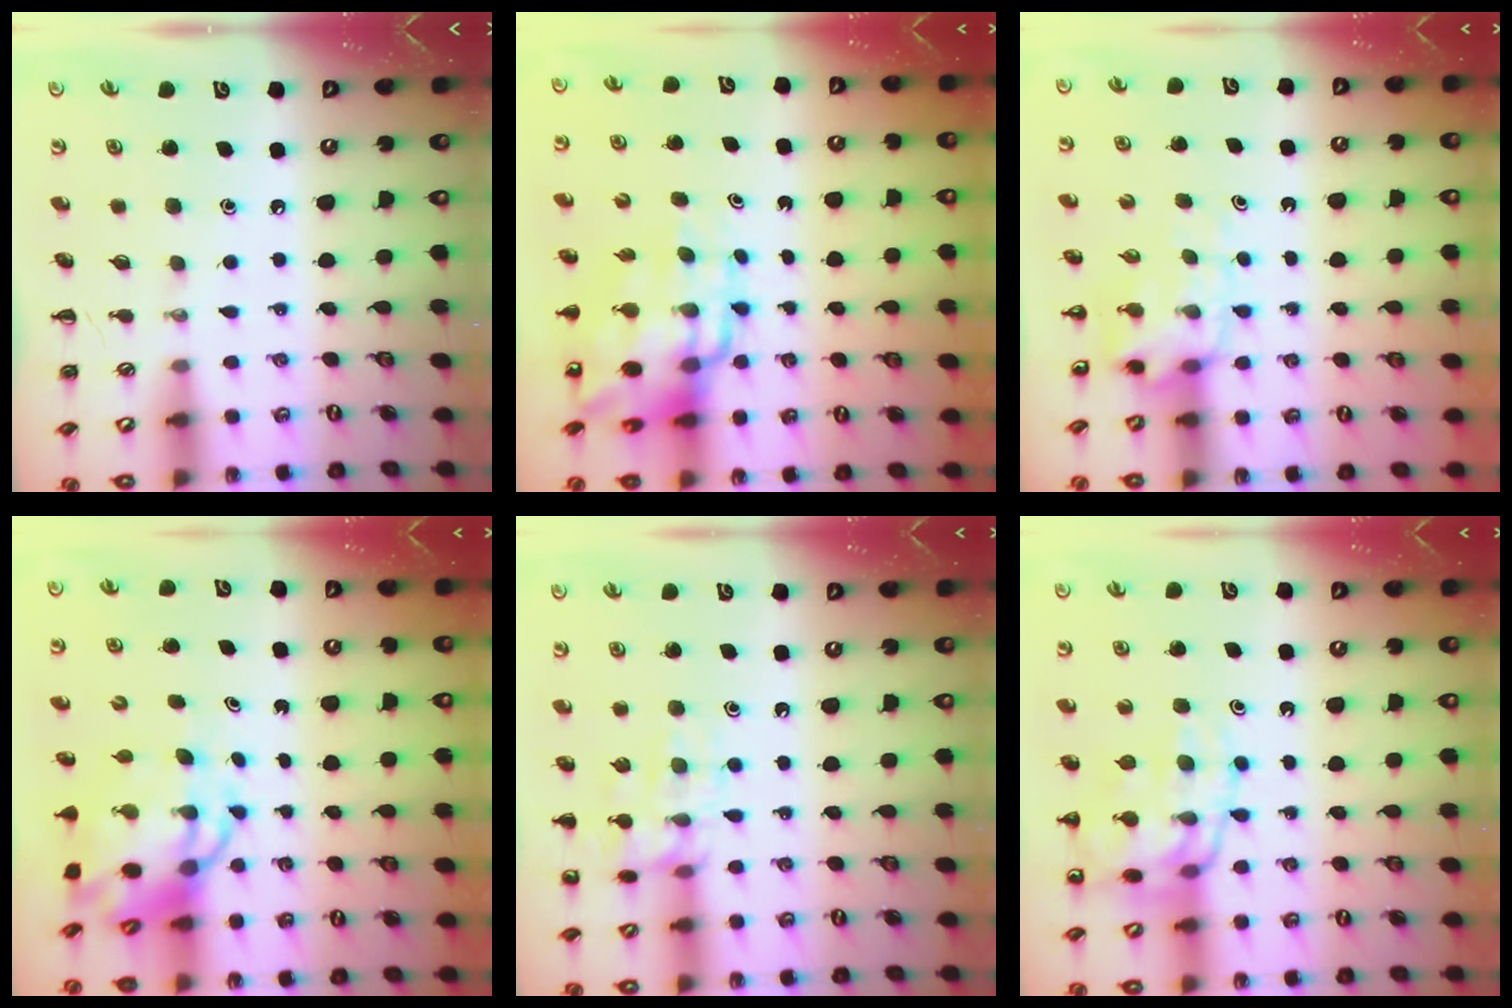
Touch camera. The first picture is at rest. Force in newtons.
{"total": 15.0, "press": 14.4, "slide": 4.2}
{"total": 5.6, "press": 5.6, "slide": 0.4}
{"total": 7.9, "press": 7.6, "slide": 2.2}
{"total": 12.8, "press": 12.8, "slide": 0.7}
{"total": 14.7, "press": 14.5, "slide": 2.1}